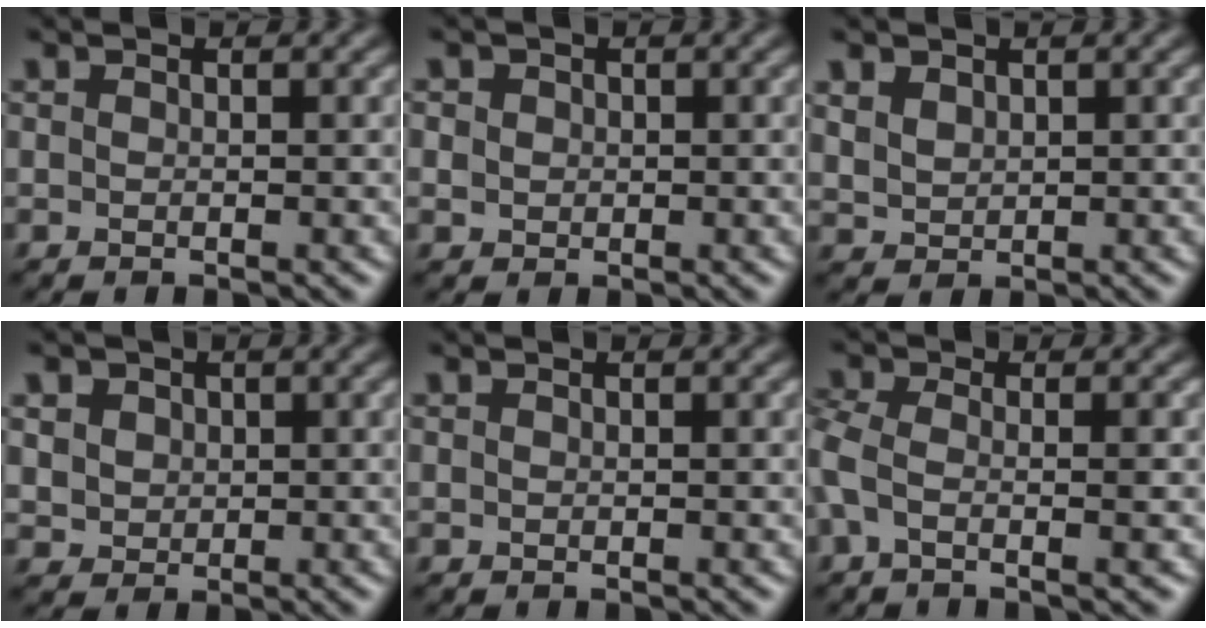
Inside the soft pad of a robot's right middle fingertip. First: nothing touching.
{"total": 2.0, "force": [1.0, 1.7, 0.5], "torque": [-0.017, 0.005, 0.016]}
{"total": 2.0, "force": [1.4, 1.3, 0.4], "torque": [-0.018, -0.001, 0.032]}
{"total": 3.8, "force": [2.0, 3.0, 1.3], "torque": [-0.050, 0.003, 0.039]}
{"total": 0.0}
{"total": 4.1, "force": [-0.6, 1.8, 3.6], "torque": [-0.072, 0.000, -0.009]}